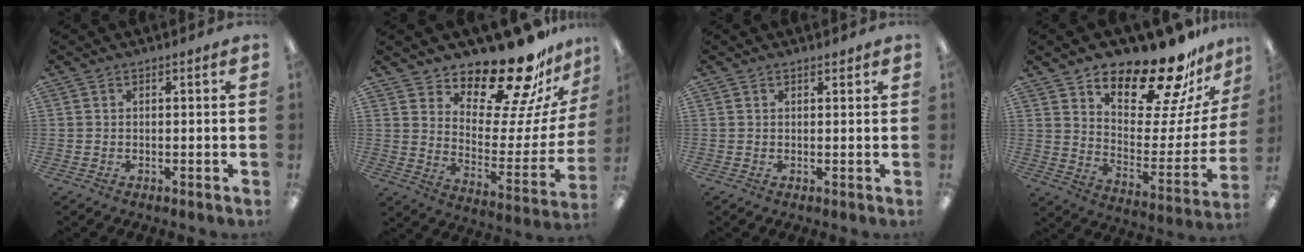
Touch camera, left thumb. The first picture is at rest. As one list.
[{"total": 20.0, "force": [17.2, 5.9, 8.2], "torque": [-0.109, -0.147, 0.284]}, {"total": 1.0, "force": [0.8, 0.4, 0.3], "torque": [0.002, -0.003, 0.014]}, {"total": 19.7, "force": [16.6, 5.9, 8.8], "torque": [-0.133, -0.130, 0.277]}]